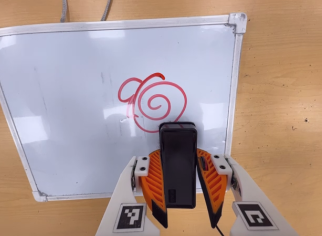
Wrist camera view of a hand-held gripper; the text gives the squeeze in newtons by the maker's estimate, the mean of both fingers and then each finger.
{"total": 6.7, "left": 5.2, "right": 8.2}